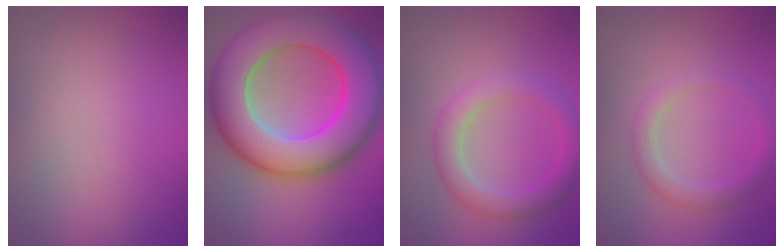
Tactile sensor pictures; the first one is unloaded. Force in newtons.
{"total": 13.3, "press": 13.3, "slide": 0.4}
{"total": 3.6, "press": 3.6, "slide": 0.1}
{"total": 2.2, "press": 2.2, "slide": 0.2}